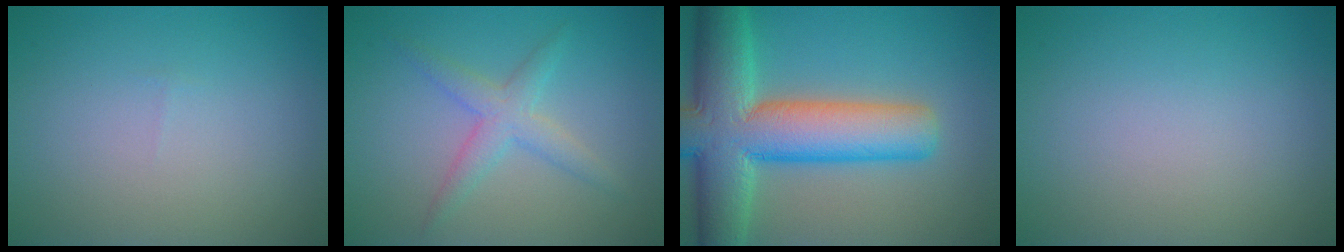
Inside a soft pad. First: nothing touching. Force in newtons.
{"total": 2.8, "press": 2.8, "slide": 0.1}
{"total": 12.2, "press": 12.2, "slide": 0.6}
{"total": 0.0}